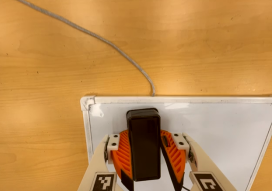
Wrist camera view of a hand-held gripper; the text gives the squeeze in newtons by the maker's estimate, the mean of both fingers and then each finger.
{"total": 13.3, "left": 15.2, "right": 11.3}